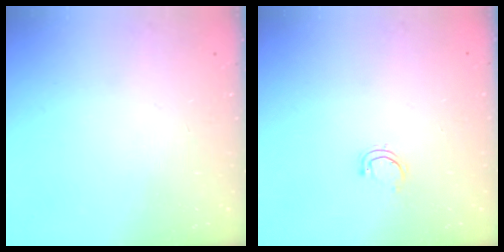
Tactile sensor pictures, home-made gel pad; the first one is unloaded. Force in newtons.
{"total": 3.8, "press": 3.5, "slide": 1.6}